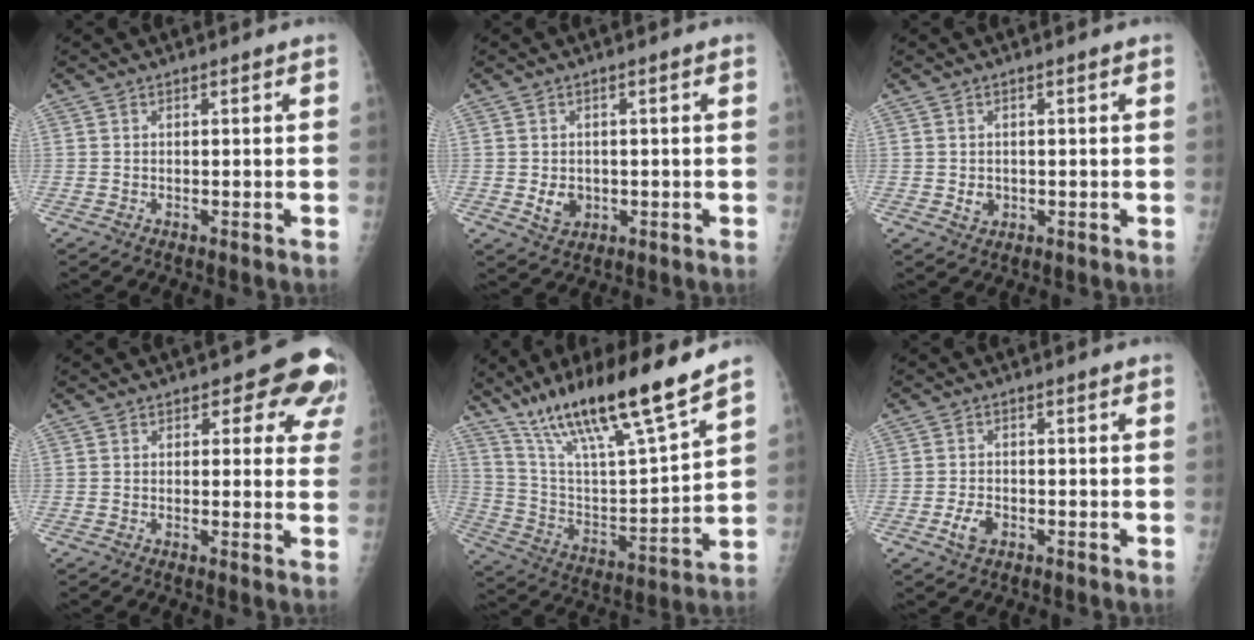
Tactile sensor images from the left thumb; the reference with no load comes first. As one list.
[{"total": 3.8, "force": [-0.5, 3.1, 2.2], "torque": [-0.022, -0.001, 0.001]}, {"total": 2.1, "force": [-0.2, 1.8, 1.1], "torque": [-0.008, 0.000, 0.003]}, {"total": 7.9, "force": [4.3, 4.7, 4.7], "torque": [-0.003, -0.015, 0.032]}, {"total": 21.1, "force": [15.6, 2.1, 14.1], "torque": [-0.224, -0.068, 0.284]}, {"total": 3.4, "force": [-1.5, 2.1, 2.2], "torque": [-0.042, 0.008, -0.026]}]